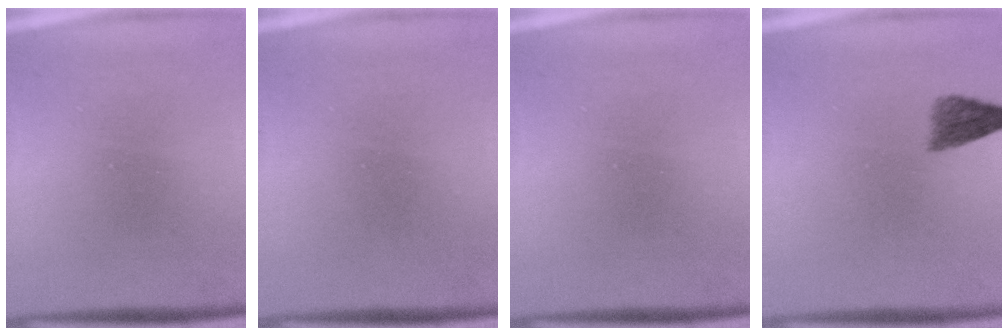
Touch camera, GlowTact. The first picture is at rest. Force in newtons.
{"total": 1.7}
{"total": 0.0}
{"total": 2.9}